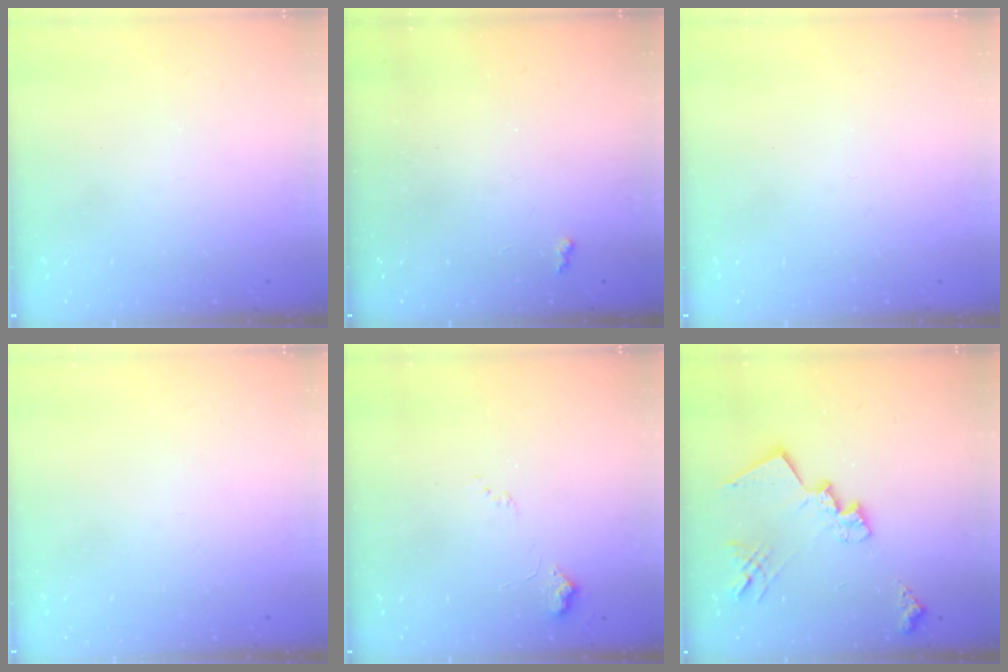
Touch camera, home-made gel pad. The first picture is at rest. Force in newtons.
{"total": 1.9, "press": 1.8, "slide": 0.5}
{"total": 0.0}
{"total": 0.0}
{"total": 7.8, "press": 7.7, "slide": 1.0}
{"total": 18.3, "press": 18.3, "slide": 1.3}